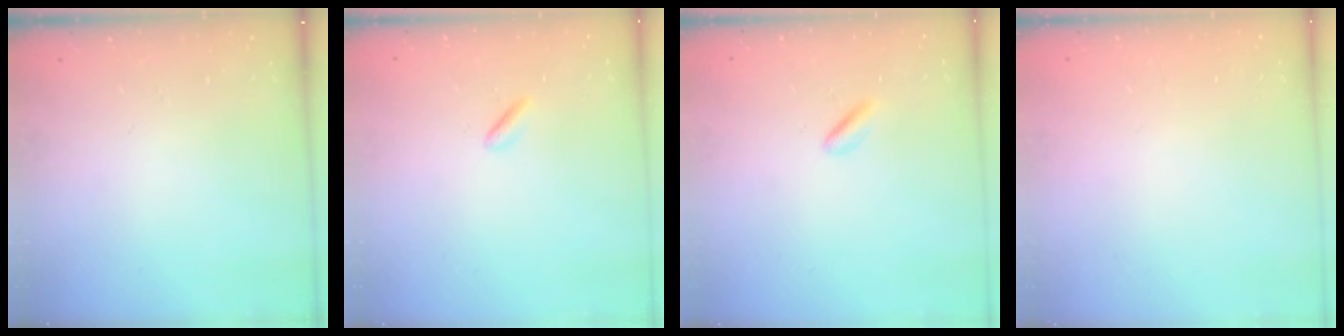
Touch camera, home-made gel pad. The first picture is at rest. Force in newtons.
{"total": 1.2, "press": 1.1, "slide": 0.5}
{"total": 2.4, "press": 2.3, "slide": 0.6}
{"total": 2.0, "press": 2.0, "slide": 0.1}